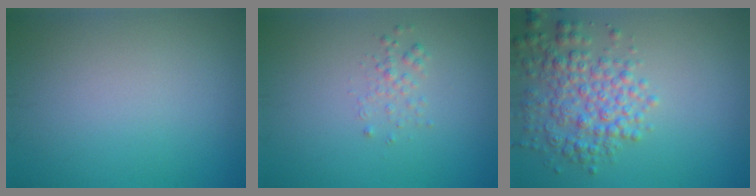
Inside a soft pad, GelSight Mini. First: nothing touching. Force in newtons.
{"total": 1.1, "press": 1.1, "slide": 0.1}
{"total": 4.7, "press": 4.7, "slide": 0.2}